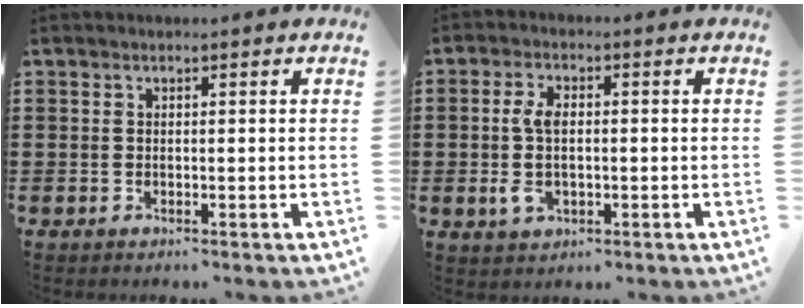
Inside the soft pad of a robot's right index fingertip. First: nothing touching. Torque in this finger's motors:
{"motor_torque": [1.42, 0.72, 0.22, 0.10]}